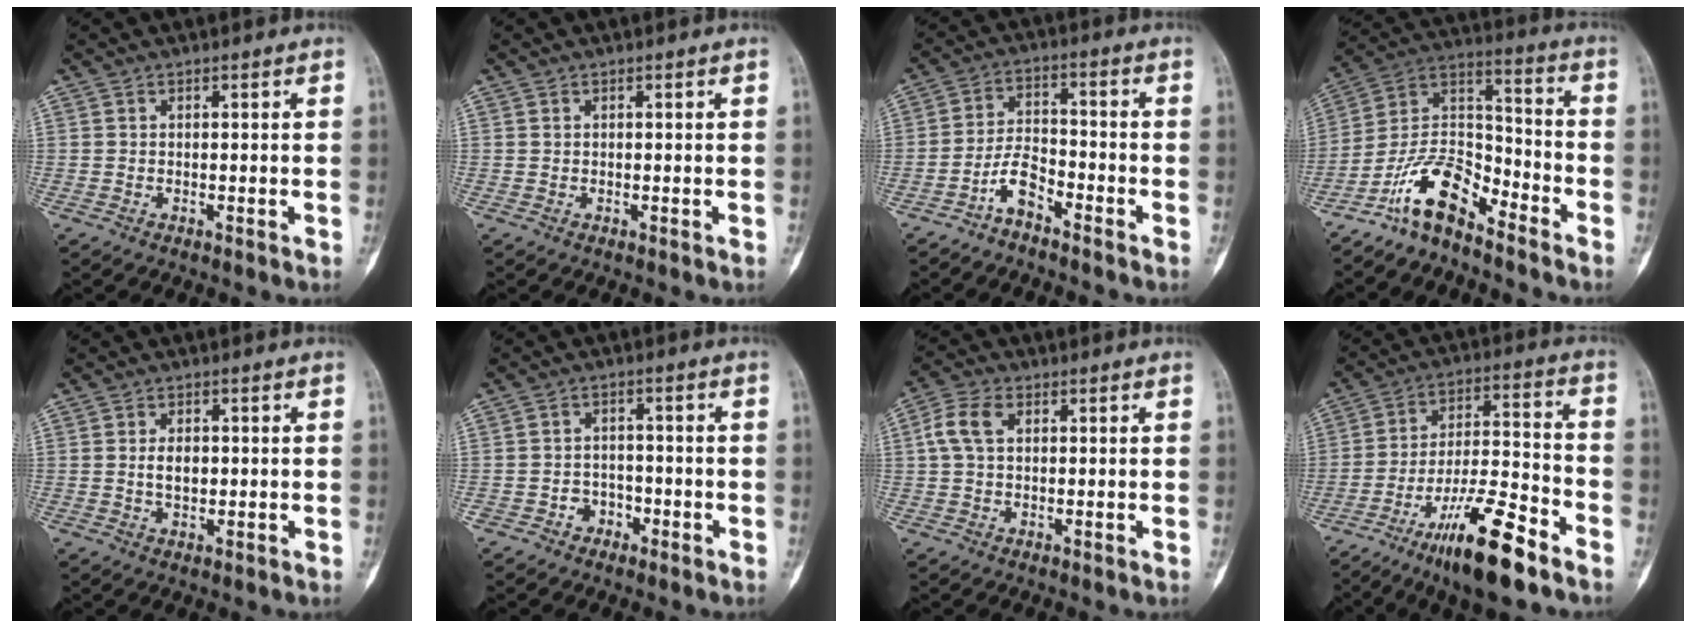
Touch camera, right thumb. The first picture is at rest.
{"total": 0.0}
{"total": 5.4, "force": [-3.9, 2.1, 3.1], "torque": [-0.056, 0.037, -0.081]}
{"total": 12.0, "force": [-9.1, 4.6, 6.5], "torque": [-0.113, 0.091, -0.181]}
{"total": 3.3, "force": [0.2, 2.0, 2.6], "torque": [-0.038, -0.002, 0.006]}
{"total": 3.6, "force": [-1.9, 2.9, 0.9], "torque": [0.013, 0.023, -0.034]}
{"total": 6.0, "force": [1.4, 3.9, 4.3], "torque": [-0.094, 0.016, 0.025]}
{"total": 16.7, "force": [-10.5, 3.7, 12.4], "torque": [-0.217, 0.067, -0.181]}